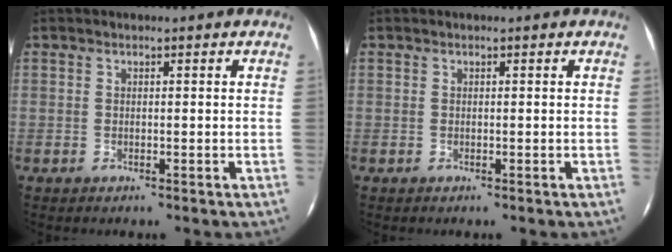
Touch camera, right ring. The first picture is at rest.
{"total": 0.0}